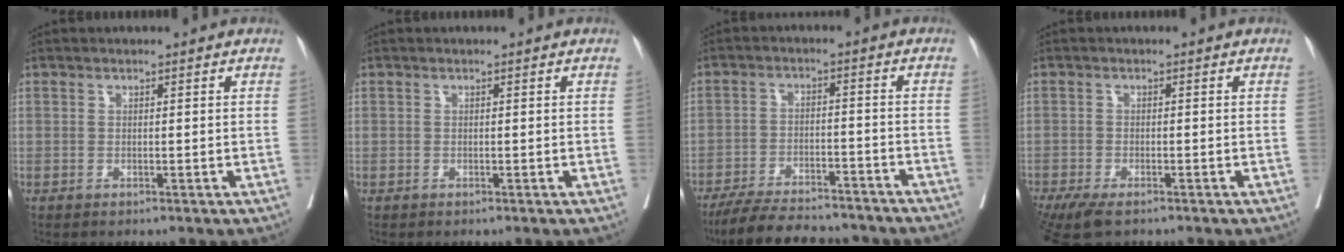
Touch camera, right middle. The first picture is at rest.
{"total": 0.0}
{"total": 15.9, "force": [-14.2, 3.3, 6.4], "torque": [-0.111, -0.004, -0.204]}
{"total": 7.3, "force": [-5.5, 2.1, 4.3], "torque": [-0.072, -0.016, -0.092]}